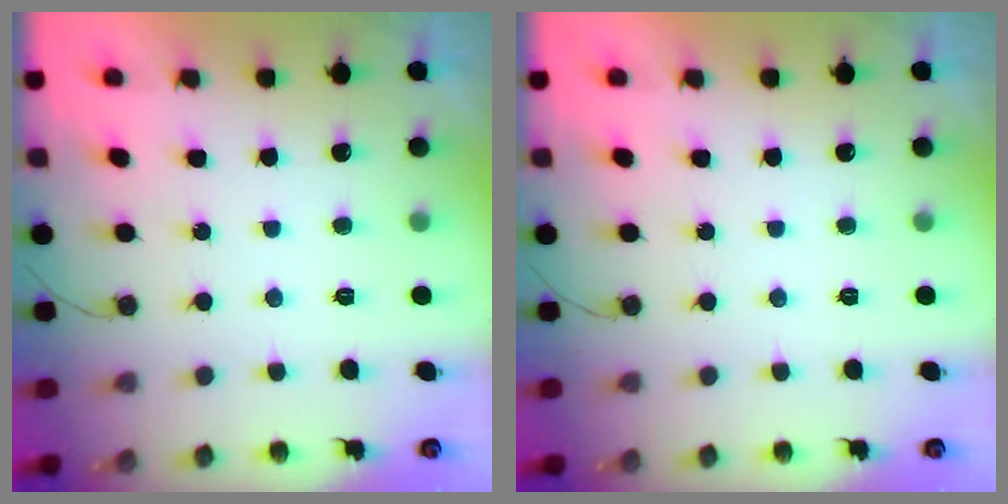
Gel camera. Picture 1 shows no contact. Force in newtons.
{"total": 0.0}